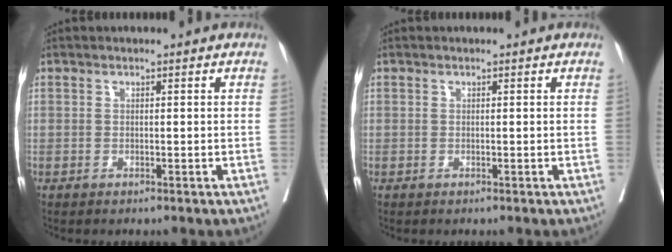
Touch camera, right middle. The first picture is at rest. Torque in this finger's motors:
{"motor_torque": [0.00, 0.00, 0.00, 0.00]}